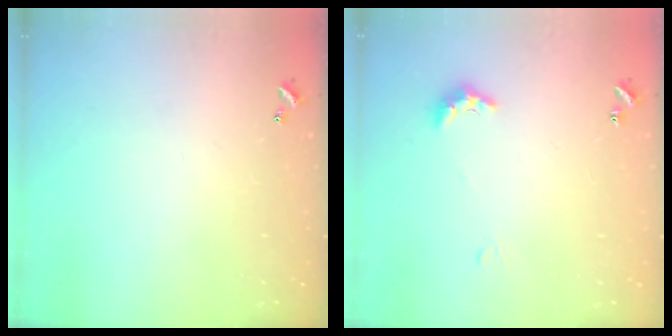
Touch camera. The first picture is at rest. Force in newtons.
{"total": 4.2, "press": 4.1, "slide": 0.8}